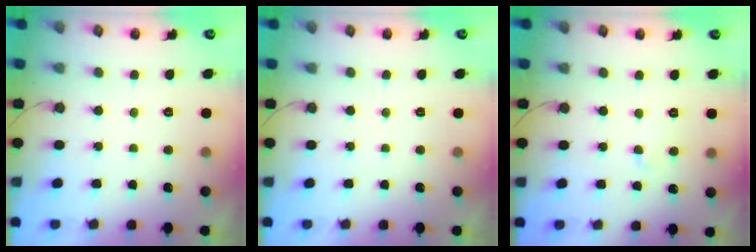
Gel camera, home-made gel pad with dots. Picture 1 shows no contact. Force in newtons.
{"total": 0.0}
{"total": 3.9, "press": 3.9, "slide": 0.2}